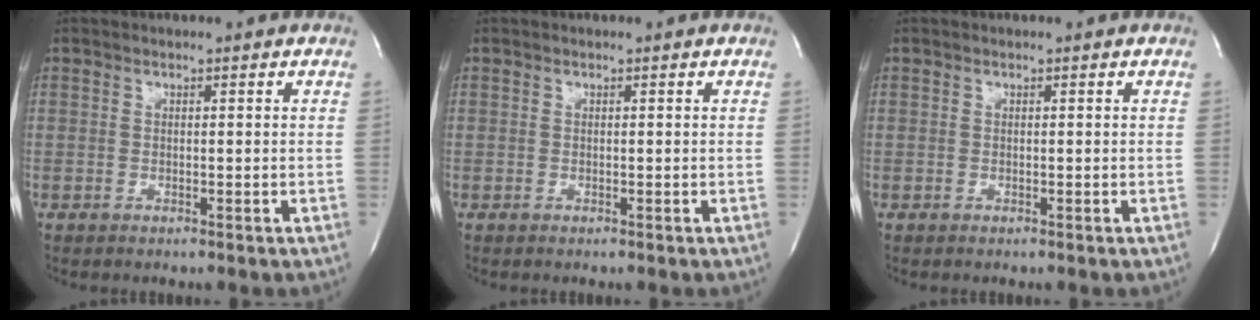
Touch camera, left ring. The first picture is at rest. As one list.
[{"total": 0.0}, {"total": 0.0}]